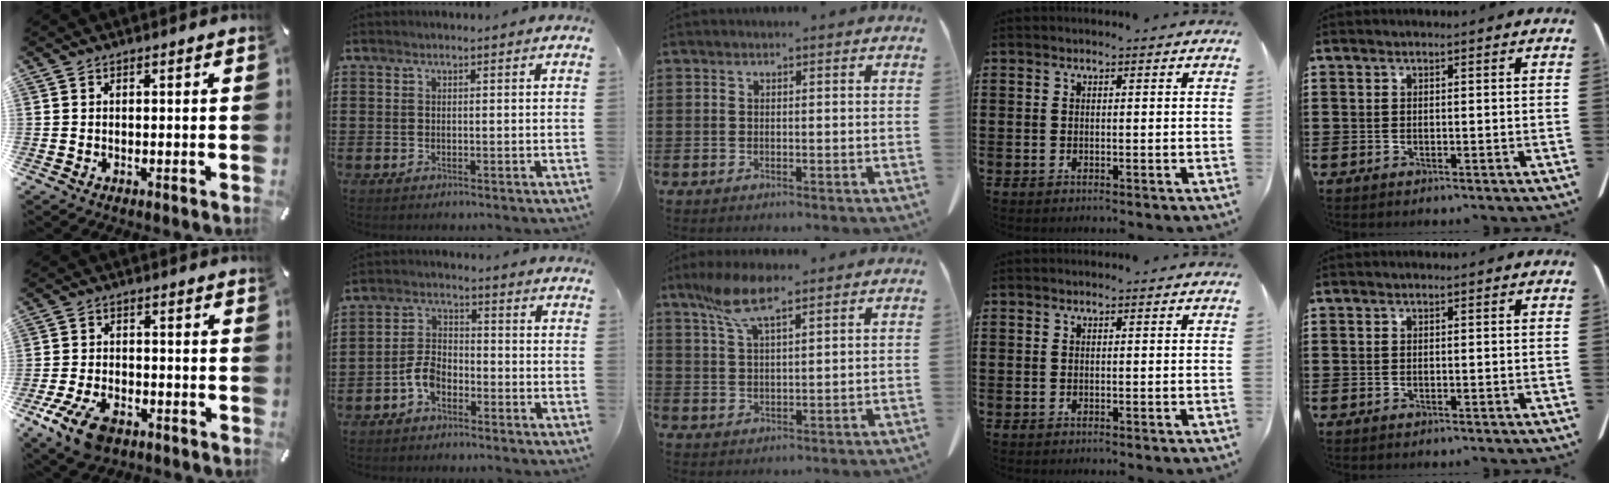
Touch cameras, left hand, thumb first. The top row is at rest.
{"thumb": {"total": 9.2, "force": [-5.2, 5.1, 5.5], "torque": [-0.126, 0.015, -0.097]}, "index": {"total": 4.7, "force": [-2.7, 2.6, 2.9], "torque": [-0.072, 0.006, -0.057]}, "middle": {"total": 7.1, "force": [4.8, 1.7, 5.0], "torque": [-0.110, -0.004, 0.088]}}